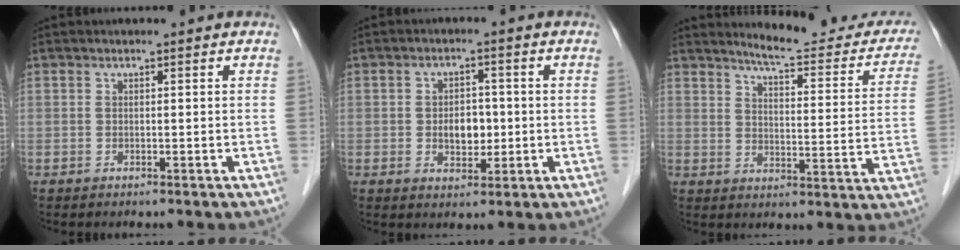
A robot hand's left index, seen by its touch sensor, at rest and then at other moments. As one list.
[{"total": 4.5, "force": [-0.4, 3.0, 3.4], "torque": [-0.055, 0.006, -0.001]}, {"total": 16.4, "force": [15.0, 2.8, 6.1], "torque": [-0.060, -0.046, 0.171]}]